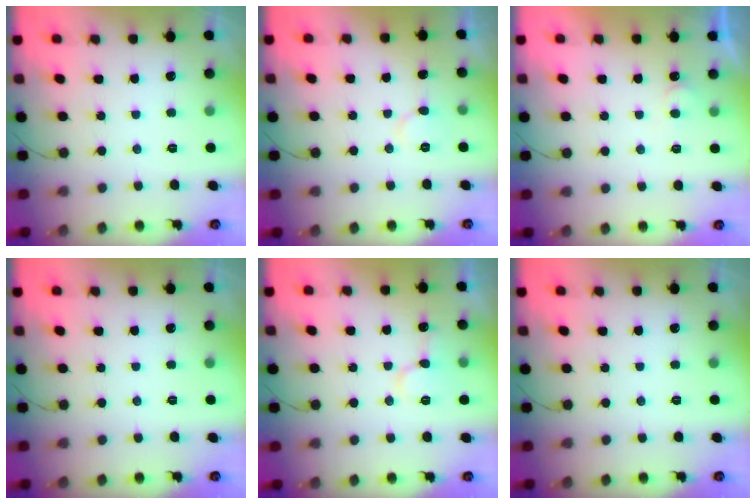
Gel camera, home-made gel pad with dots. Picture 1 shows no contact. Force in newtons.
{"total": 4.6, "press": 4.6, "slide": 0.6}
{"total": 3.4, "press": 3.4, "slide": 0.3}
{"total": 0.0}
{"total": 9.1, "press": 9.1, "slide": 1.2}
{"total": 0.0}